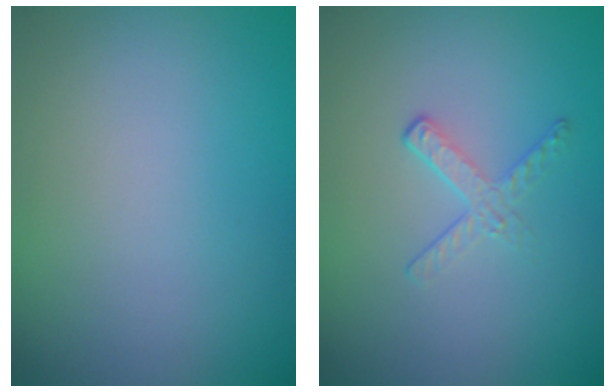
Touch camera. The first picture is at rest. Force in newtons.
{"total": 1.7, "press": 0.7, "slide": 1.5}